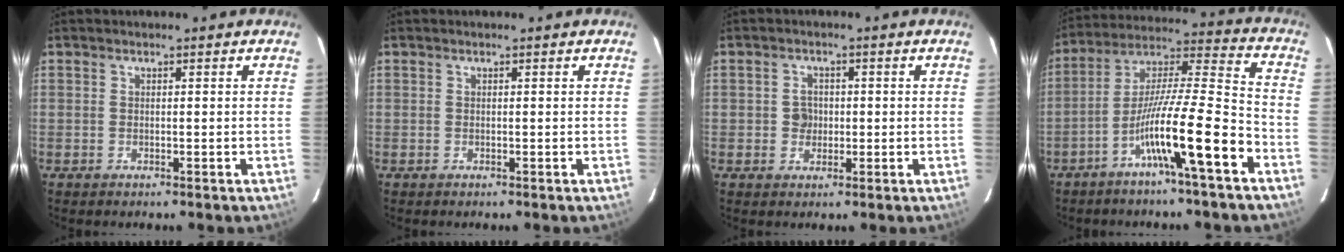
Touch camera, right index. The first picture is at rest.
{"total": 0.0}
{"total": 2.6, "force": [-0.2, 2.3, 1.3], "torque": [-0.018, 0.005, -0.002]}
{"total": 14.5, "force": [-7.2, -0.5, 12.5], "torque": [-0.225, 0.002, -0.129]}